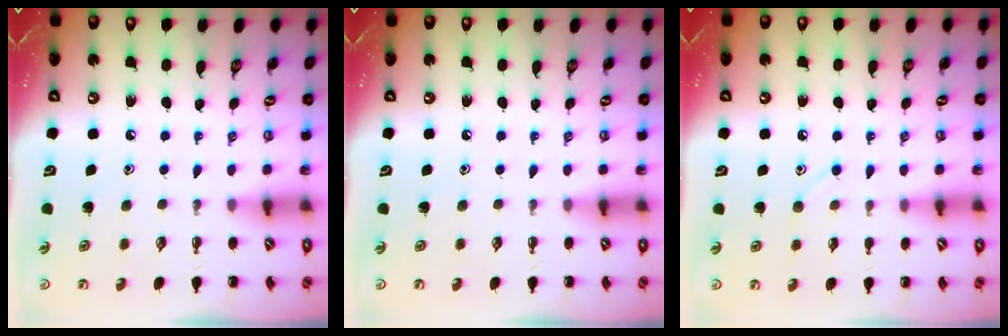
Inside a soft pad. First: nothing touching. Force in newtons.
{"total": 0.0}
{"total": 7.1, "press": 6.7, "slide": 2.3}